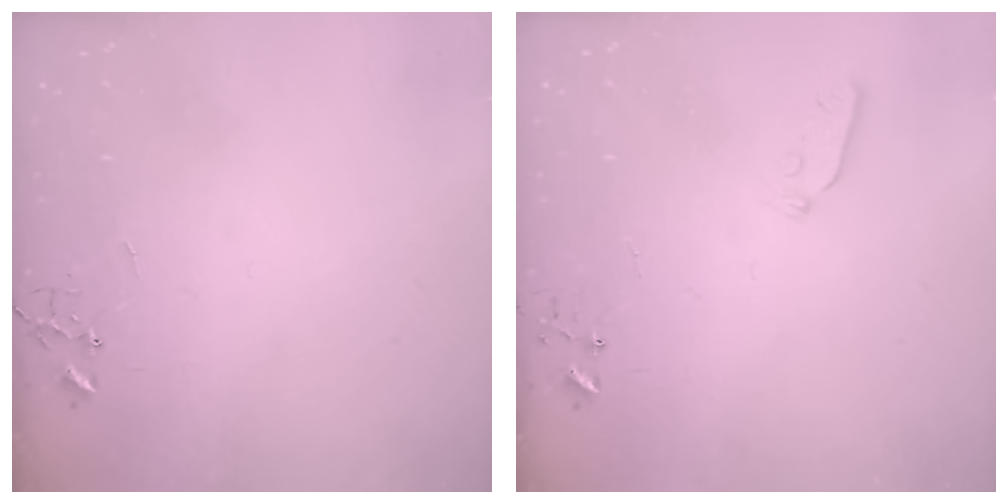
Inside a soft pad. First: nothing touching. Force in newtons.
{"total": 3.9, "press": 3.8, "slide": 0.9}